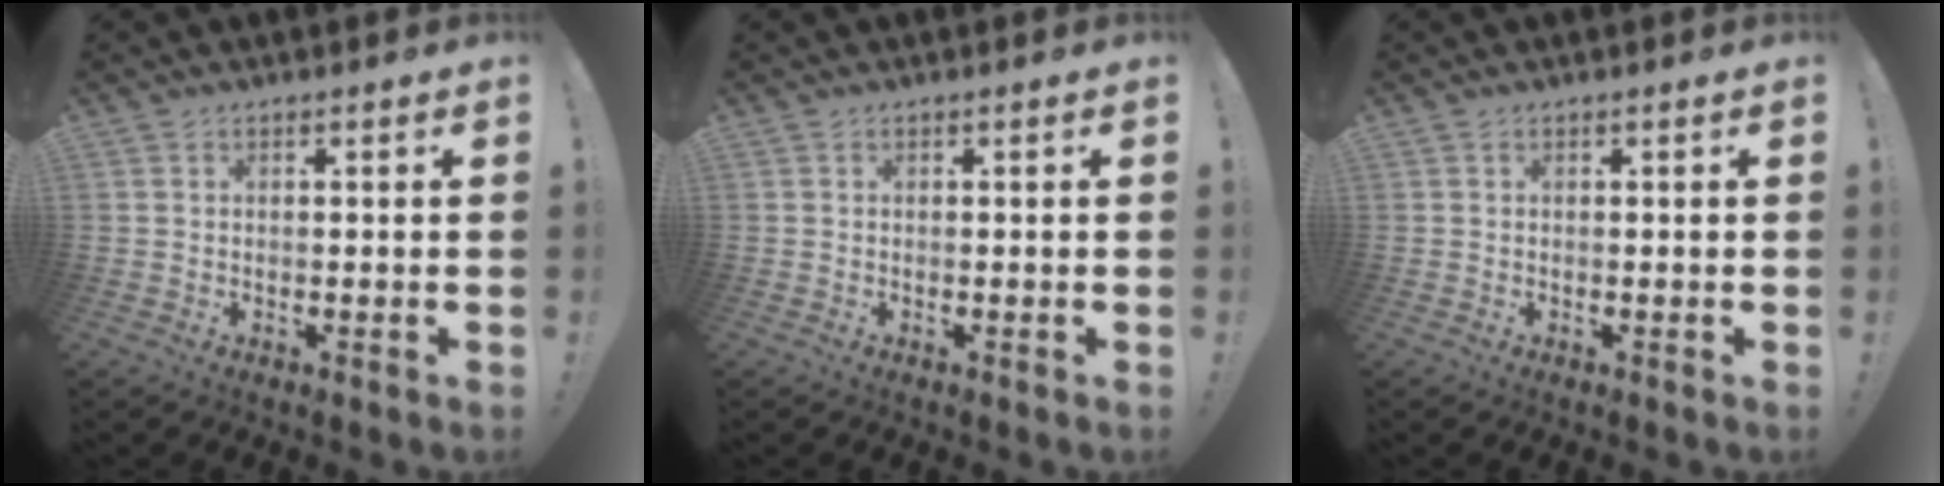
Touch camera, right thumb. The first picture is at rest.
{"total": 0.0}
{"total": 0.0}